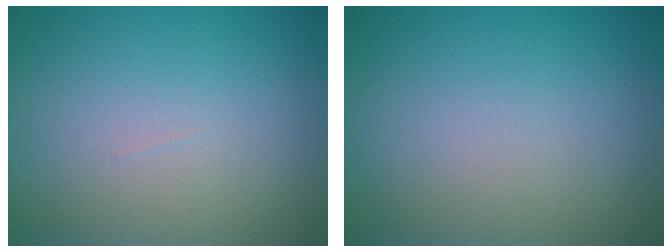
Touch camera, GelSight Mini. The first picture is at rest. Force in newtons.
{"total": 0.0}